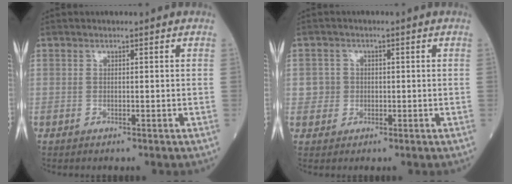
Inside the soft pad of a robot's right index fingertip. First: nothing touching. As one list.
[{"total": 2.5, "force": [0.1, 2.5, 0.0], "torque": [0.008, 0.007, 0.003]}]